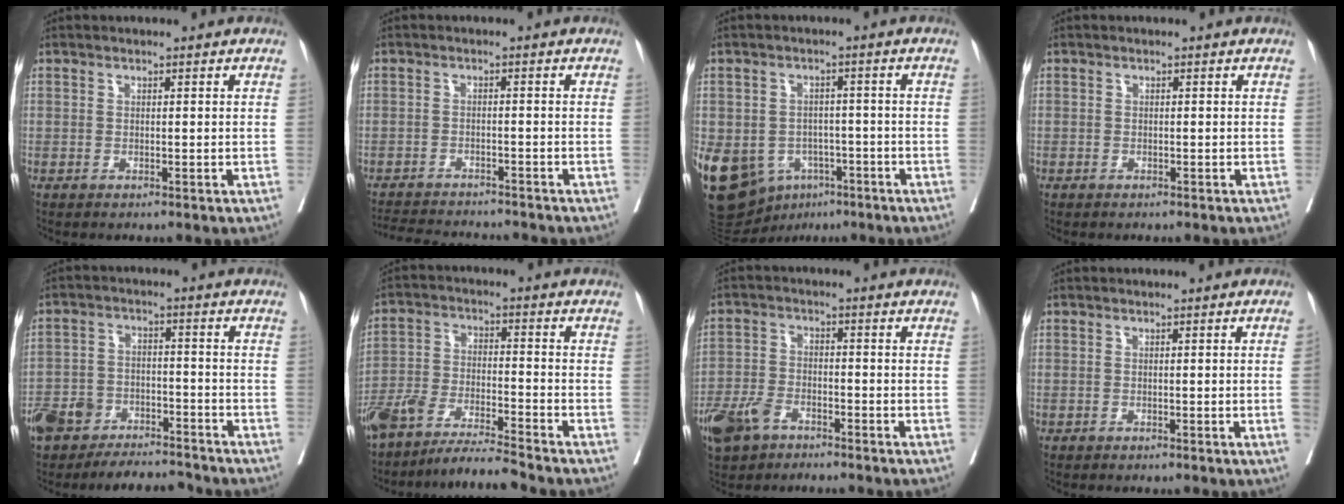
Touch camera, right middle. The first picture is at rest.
{"total": 9.4, "force": [-9.0, 1.2, 2.6], "torque": [-0.041, -0.003, -0.131]}
{"total": 20.0, "force": [-8.6, 15.4, 9.5], "torque": [-0.254, -0.001, -0.116]}
{"total": 0.8, "force": [-0.3, 0.7, -0.1], "torque": [-0.003, 0.008, -0.007]}
{"total": 11.5, "force": [-9.6, 4.8, 3.9], "torque": [-0.069, 0.021, -0.157]}
{"total": 9.4, "force": [-8.5, -0.7, 3.9], "torque": [-0.069, -0.011, -0.158]}
{"total": 6.8, "force": [-4.6, 3.4, 3.7], "torque": [-0.084, -0.004, -0.087]}
{"total": 1.3, "force": [-0.3, -0.4, 1.2], "torque": [-0.013, 0.002, -0.006]}